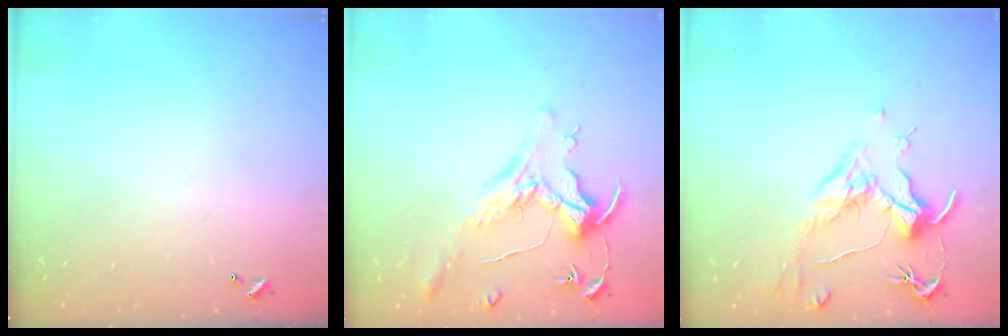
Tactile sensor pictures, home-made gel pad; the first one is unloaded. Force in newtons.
{"total": 1.6, "press": 1.4, "slide": 0.7}
{"total": 1.7, "press": 1.5, "slide": 0.9}